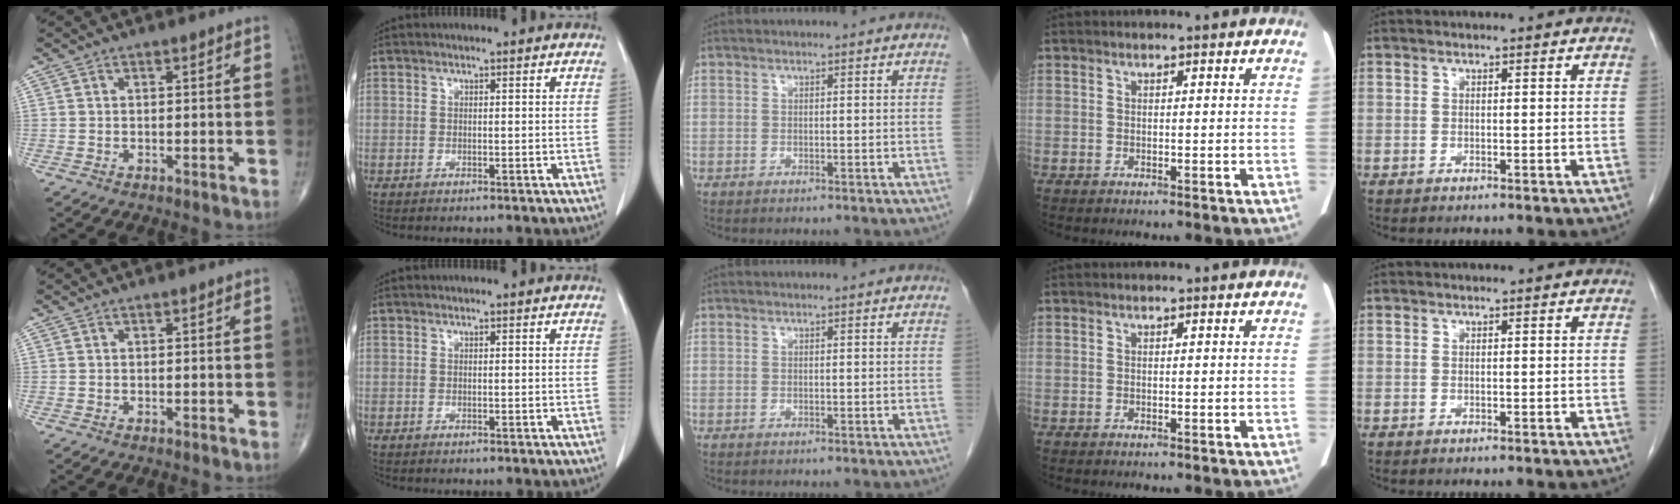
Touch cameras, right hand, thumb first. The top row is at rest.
{}